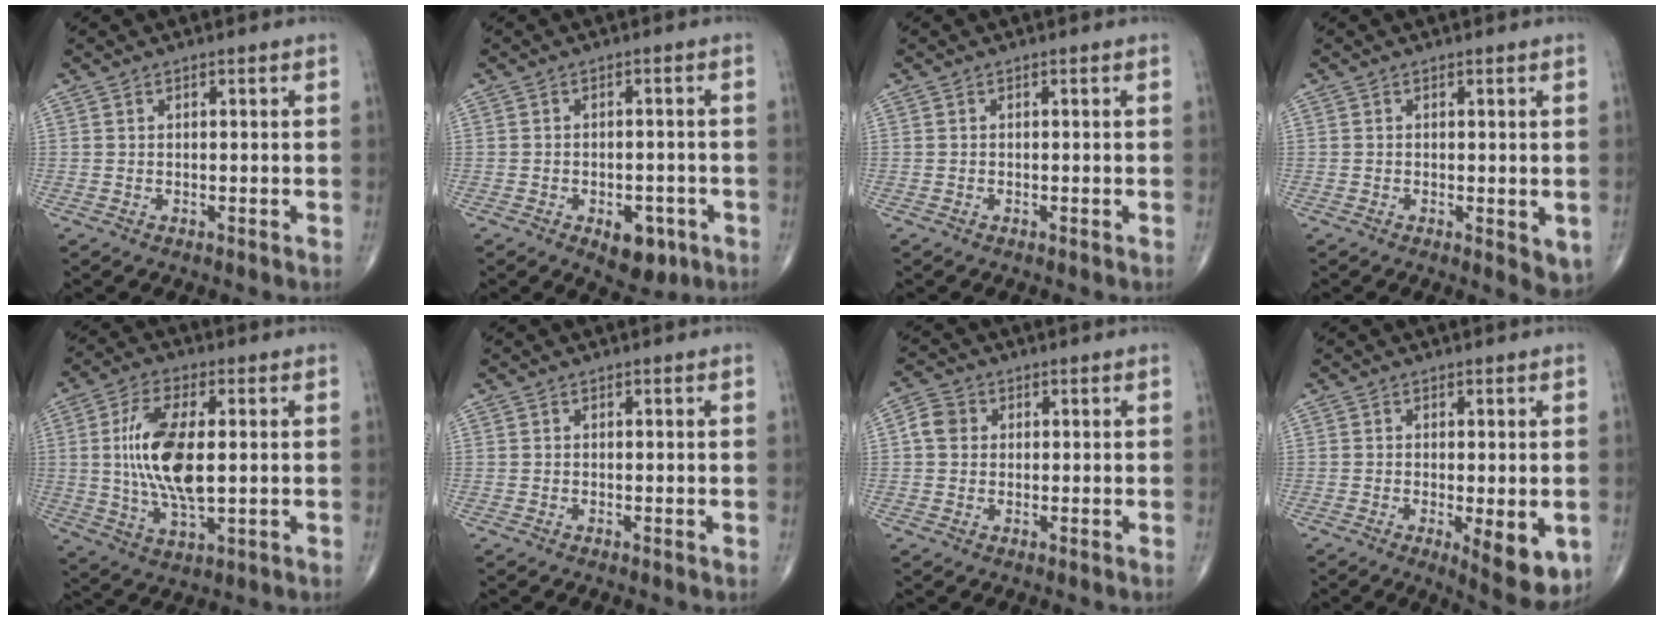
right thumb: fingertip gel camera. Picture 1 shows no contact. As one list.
[{"total": 6.5, "force": [-2.9, 3.7, 4.4], "torque": [-0.041, 0.011, -0.031]}, {"total": 0.0}, {"total": 3.9, "force": [-0.7, 1.7, 3.4], "torque": [-0.033, -0.009, -0.009]}, {"total": 13.8, "force": [0.9, 5.9, 12.5], "torque": [-0.246, -0.010, 0.018]}, {"total": 0.0}, {"total": 3.9, "force": [0.4, 3.4, 1.8], "torque": [-0.027, 0.010, 0.001]}, {"total": 8.4, "force": [-2.2, 2.8, 7.6], "torque": [-0.100, -0.019, -0.028]}]